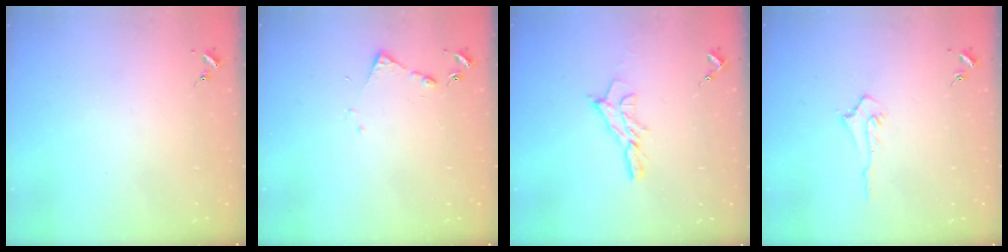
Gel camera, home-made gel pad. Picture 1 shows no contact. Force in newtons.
{"total": 4.6, "press": 4.5, "slide": 0.5}
{"total": 9.9, "press": 9.9, "slide": 0.7}
{"total": 4.1, "press": 4.0, "slide": 0.6}